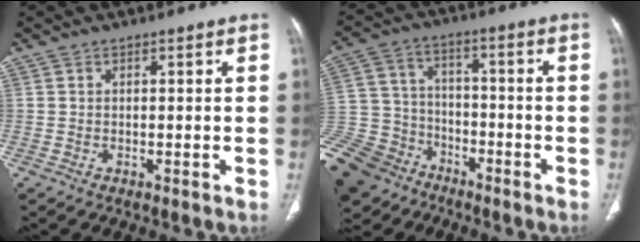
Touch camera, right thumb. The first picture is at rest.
{"total": 20.9, "force": [-13.5, 14.0, 7.6], "torque": [-0.197, 0.049, -0.239]}